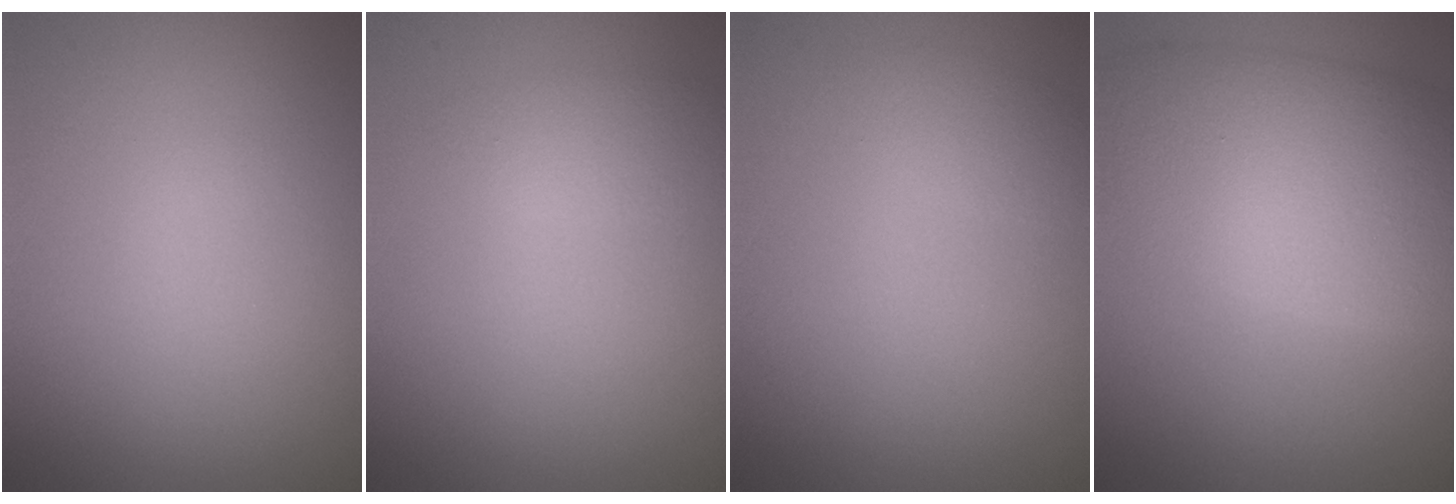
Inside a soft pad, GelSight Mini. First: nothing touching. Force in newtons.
{"total": 1.6, "press": 1.6, "slide": 0.1}
{"total": 1.2, "press": 1.2, "slide": 0.1}
{"total": 10.1, "press": 10.0, "slide": 0.5}